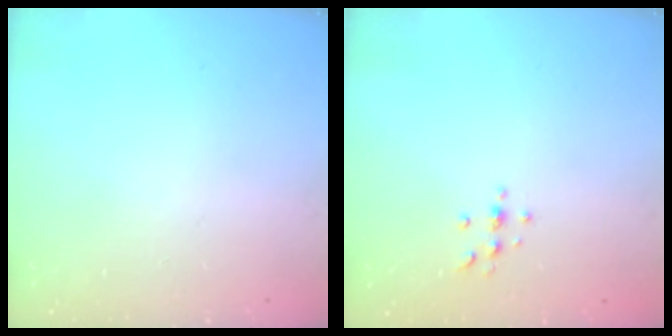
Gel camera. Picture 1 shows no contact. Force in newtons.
{"total": 3.9, "press": 3.8, "slide": 0.5}